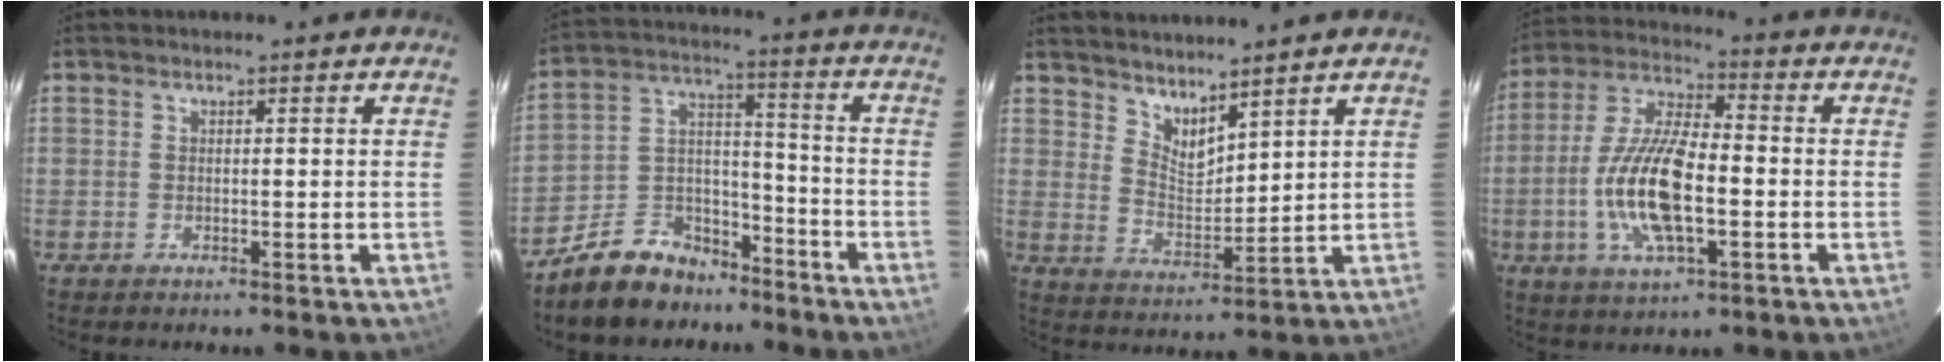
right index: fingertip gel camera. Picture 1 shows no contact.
{"total": 12.5, "force": [-9.5, 7.2, 4.0], "torque": [-0.092, 0.053, -0.147]}
{"total": 4.6, "force": [4.1, 1.4, 1.7], "torque": [-0.025, -0.007, 0.075]}
{"total": 15.2, "force": [-3.3, 5.5, 13.8], "torque": [-0.287, -0.001, -0.066]}